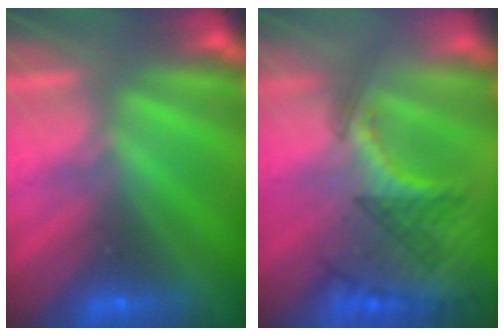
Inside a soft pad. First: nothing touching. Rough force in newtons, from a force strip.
{"total": 3.0}